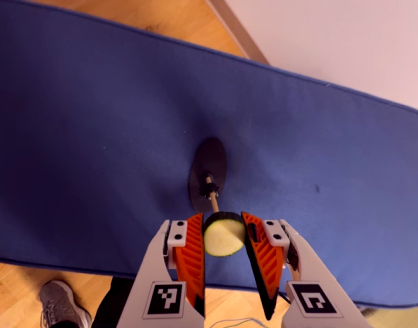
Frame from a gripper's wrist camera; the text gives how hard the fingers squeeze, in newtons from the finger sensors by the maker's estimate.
{"total": 8.0, "left": 7.8, "right": 8.3}